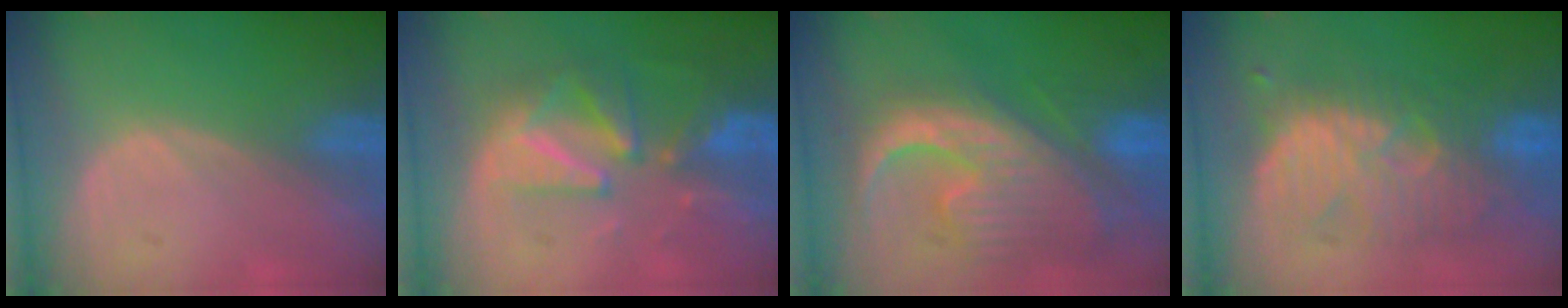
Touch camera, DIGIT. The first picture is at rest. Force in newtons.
{"total": 9.7, "press": 8.6, "slide": 4.4}
{"total": 13.4, "press": 11.5, "slide": 6.8}
{"total": 9.9, "press": 9.7, "slide": 2.0}